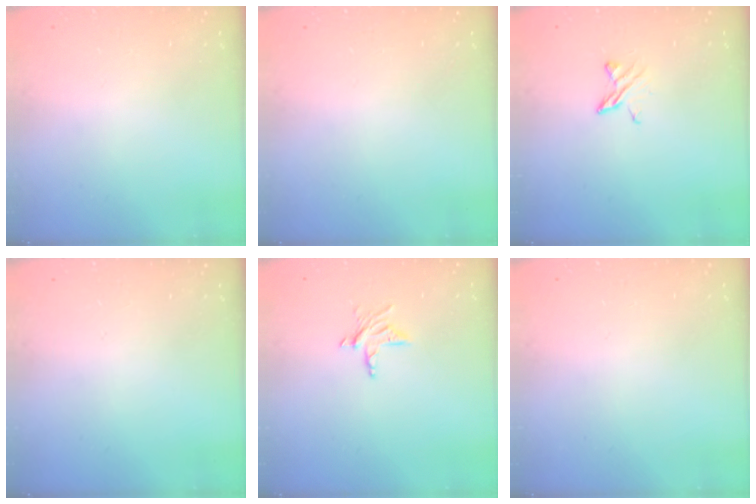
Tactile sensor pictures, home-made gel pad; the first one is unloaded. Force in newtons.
{"total": 0.0}
{"total": 5.1, "press": 5.1, "slide": 0.6}
{"total": 0.0}
{"total": 5.3, "press": 5.2, "slide": 0.4}
{"total": 0.0}